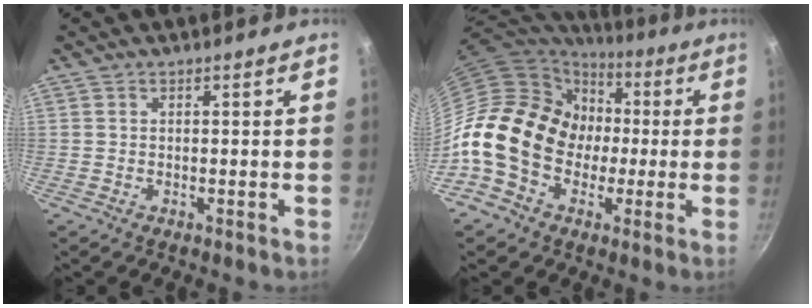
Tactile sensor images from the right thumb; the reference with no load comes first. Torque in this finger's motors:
{"motor_torque": [1.00, 2.03, 1.42, -1.36, 0.39]}